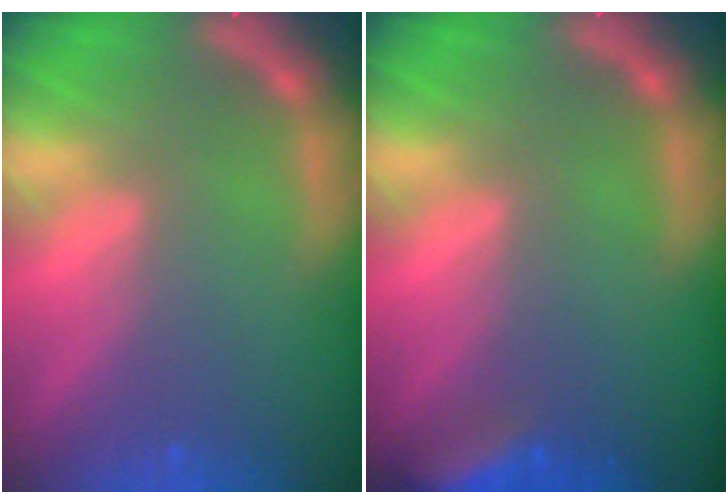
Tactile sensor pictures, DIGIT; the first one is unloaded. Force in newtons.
{"total": 4.4}